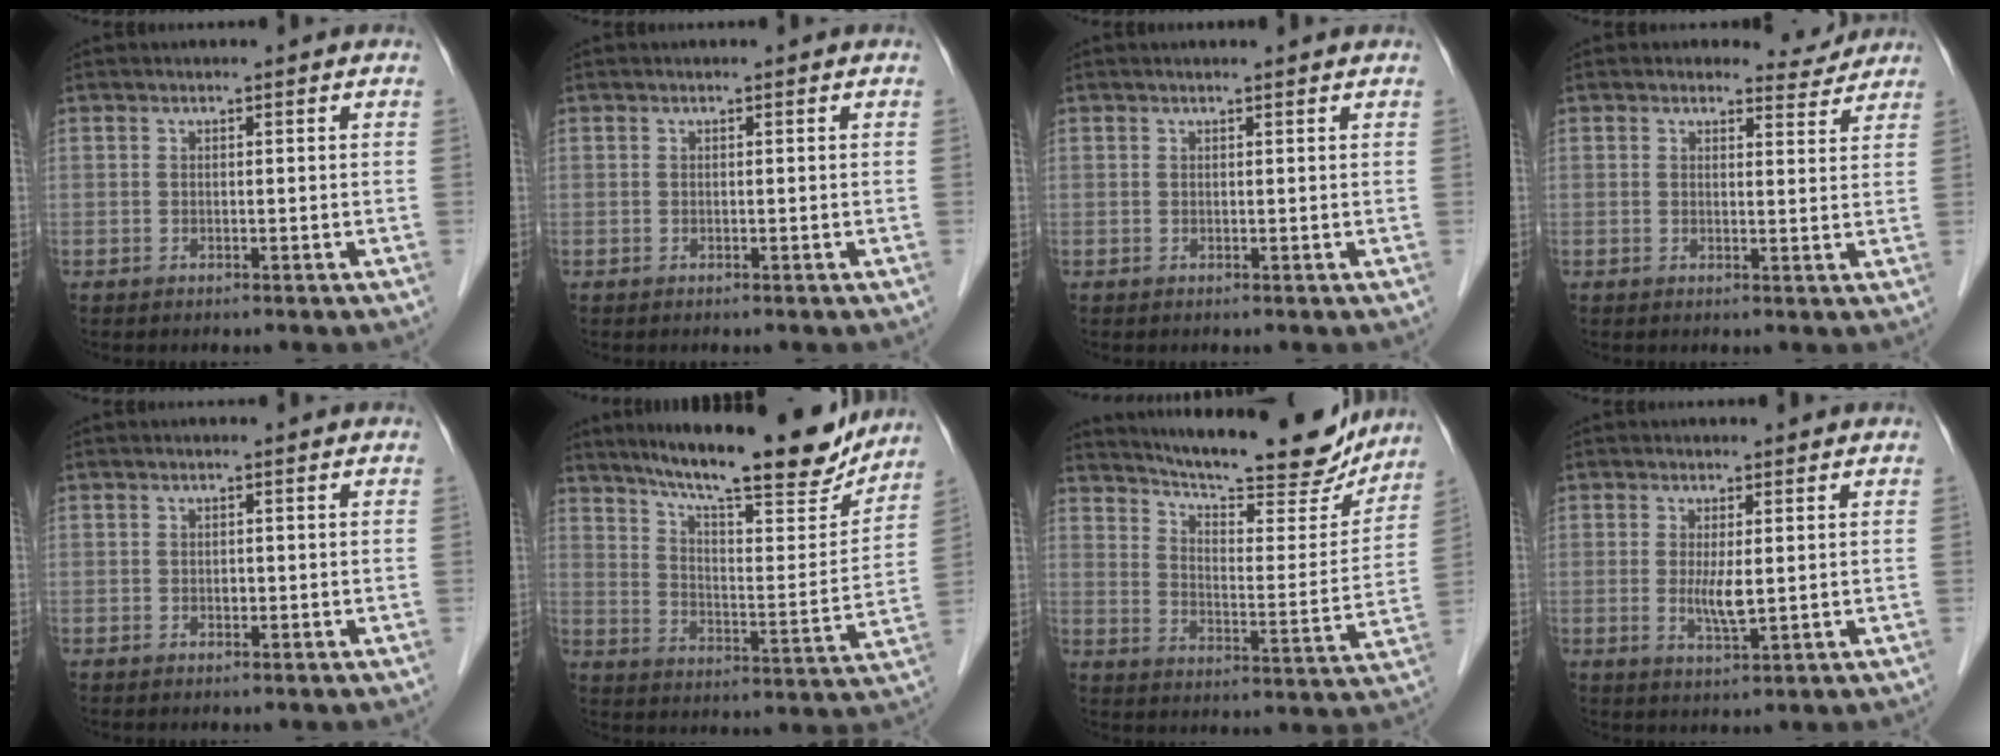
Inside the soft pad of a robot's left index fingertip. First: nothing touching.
{"total": 0.0}
{"total": 2.2, "force": [2.0, 0.0, 0.8], "torque": [-0.009, 0.010, 0.022]}
{"total": 2.9, "force": [2.7, 1.0, -0.5], "torque": [0.004, -0.015, 0.025]}
{"total": 0.7, "force": [-0.3, 0.5, 0.4], "torque": [-0.007, -0.002, -0.006]}
{"total": 21.5, "force": [17.9, 3.4, 11.5], "torque": [-0.179, -0.012, 0.258]}
{"total": 22.7, "force": [20.0, 4.3, 9.9], "torque": [-0.150, -0.021, 0.269]}
{"total": 3.4, "force": [0.1, 0.6, 3.3], "torque": [-0.066, -0.012, 0.006]}